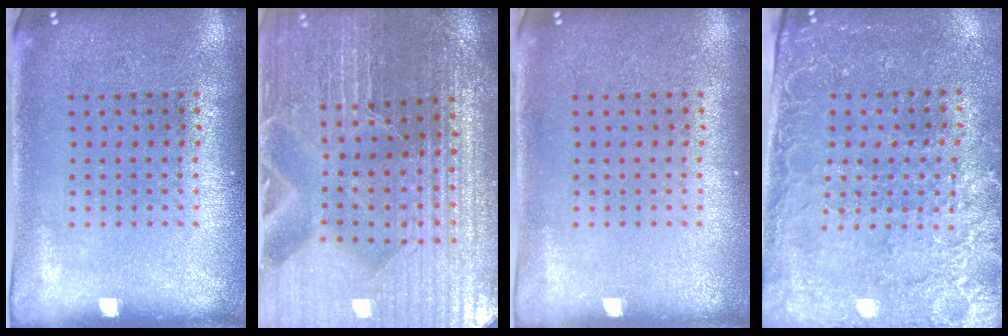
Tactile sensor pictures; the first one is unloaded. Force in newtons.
{"total": 4.4, "press": 4.3, "slide": 1.0}
{"total": 0.0}
{"total": 3.0, "press": 2.8, "slide": 1.1}